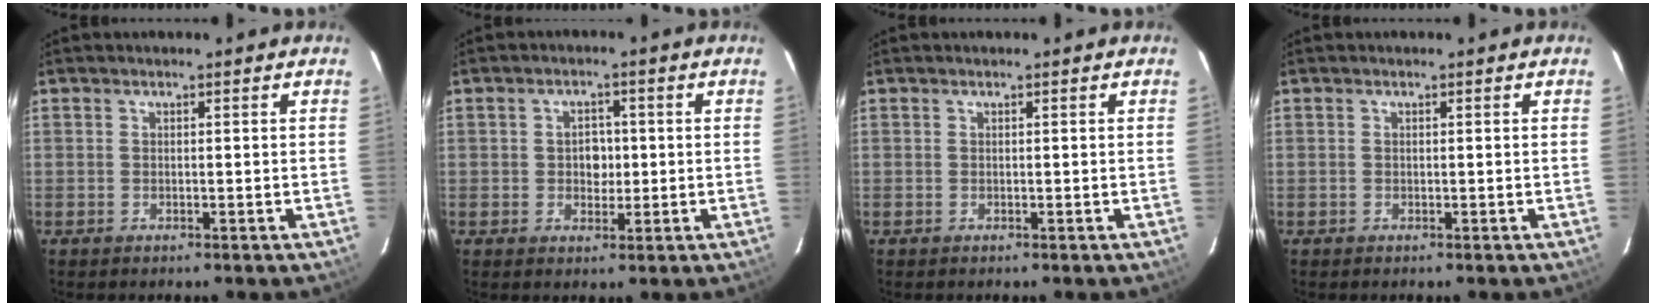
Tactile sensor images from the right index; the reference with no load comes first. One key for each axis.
{"total": 3.6, "fx": -0.1, "fy": 2.9, "fz": 2.1, "tx": -0.033, "ty": 0.009, "tz": 0.000}
{"total": 0.0}
{"total": 0.0}